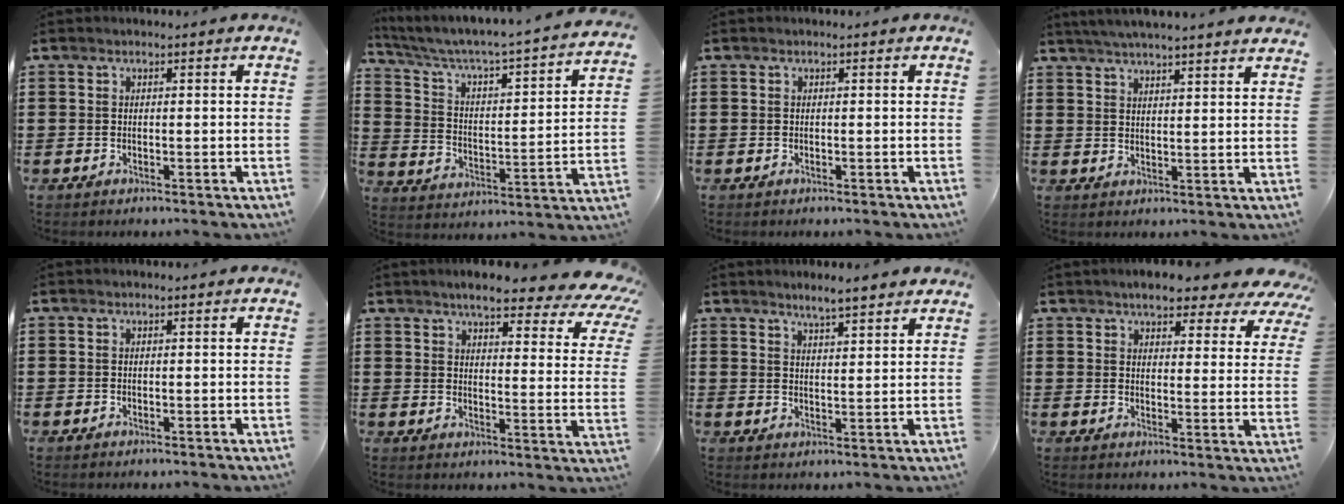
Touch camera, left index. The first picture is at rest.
{"total": 3.2, "force": [2.5, 0.2, 2.0], "torque": [-0.057, -0.038, 0.028]}
{"total": 0.0}
{"total": 4.0, "force": [3.8, -0.6, 0.9], "torque": [-0.030, -0.013, 0.068]}
{"total": 0.0}
{"total": 6.9, "force": [5.6, 0.8, 4.0], "torque": [-0.076, -0.037, 0.089]}
{"total": 3.5, "force": [3.4, -0.2, 1.2], "torque": [-0.032, -0.009, 0.060]}
{"total": 5.7, "force": [5.1, 1.2, 2.3], "torque": [-0.058, -0.021, 0.088]}